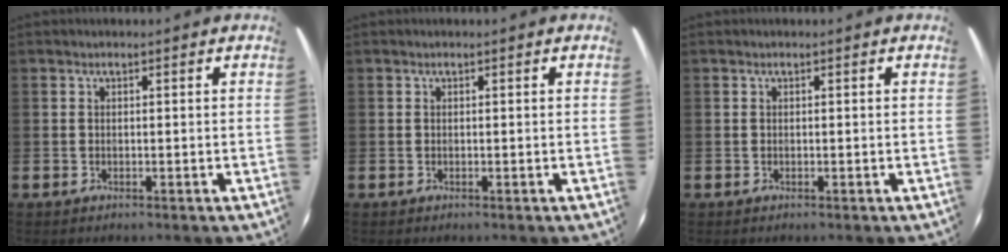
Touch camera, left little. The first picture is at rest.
{"total": 0.0}
{"total": 0.0}